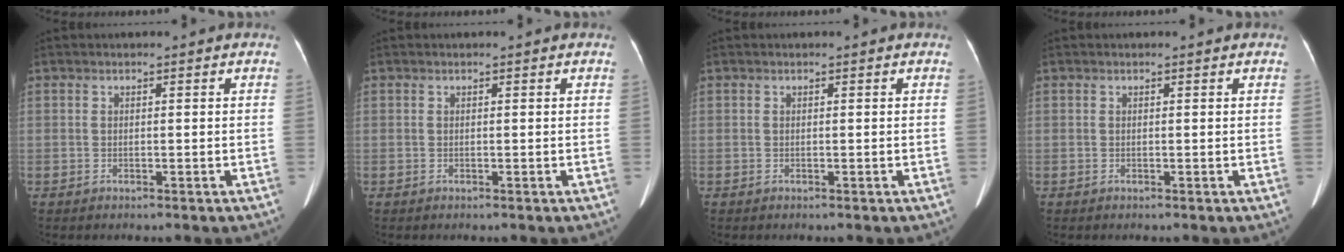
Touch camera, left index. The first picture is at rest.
{"total": 0.0}
{"total": 0.0}
{"total": 0.0}